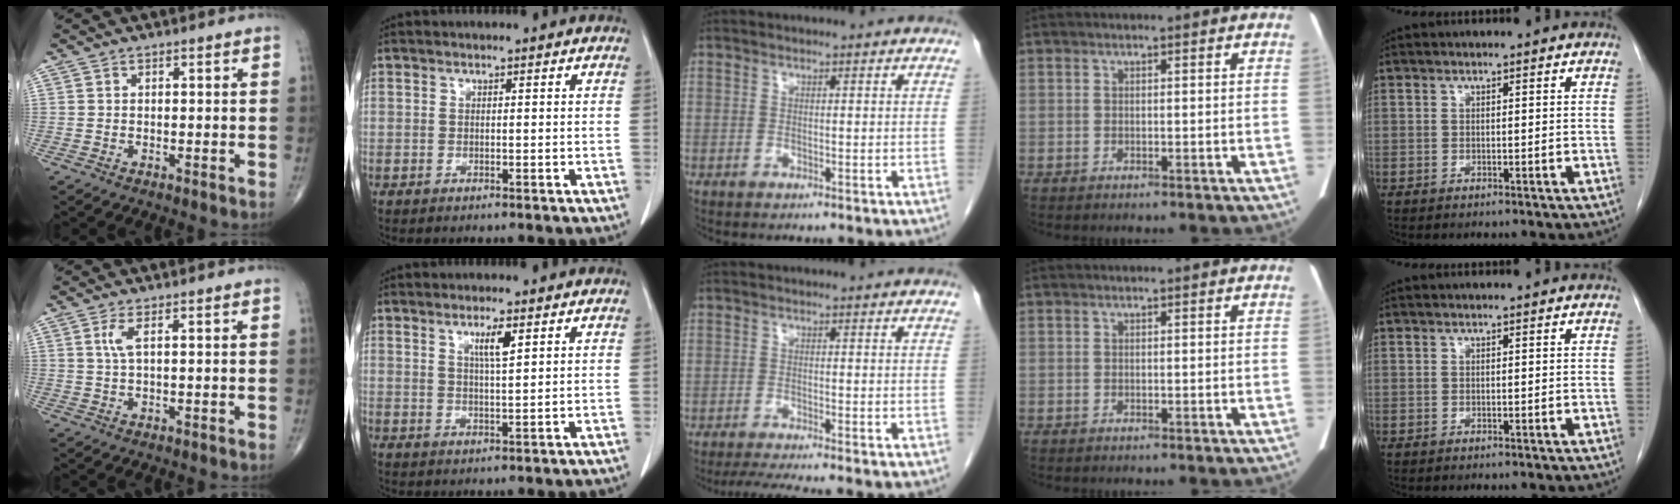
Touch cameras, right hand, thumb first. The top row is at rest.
{"thumb": {"total": 2.3, "force": [0.7, 0.3, 2.2], "torque": [-0.061, 0.004, 0.020]}, "index": {"total": 3.4, "force": [1.7, 0.1, 2.9], "torque": [-0.054, -0.003, 0.030]}, "middle": {"total": 3.6, "force": [-3.0, -1.0, 1.8], "torque": [-0.037, -0.017, -0.055]}}